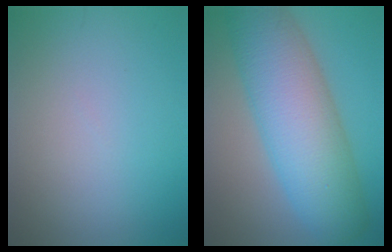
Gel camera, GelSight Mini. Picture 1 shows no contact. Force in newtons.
{"total": 11.0, "press": 11.0, "slide": 0.2}